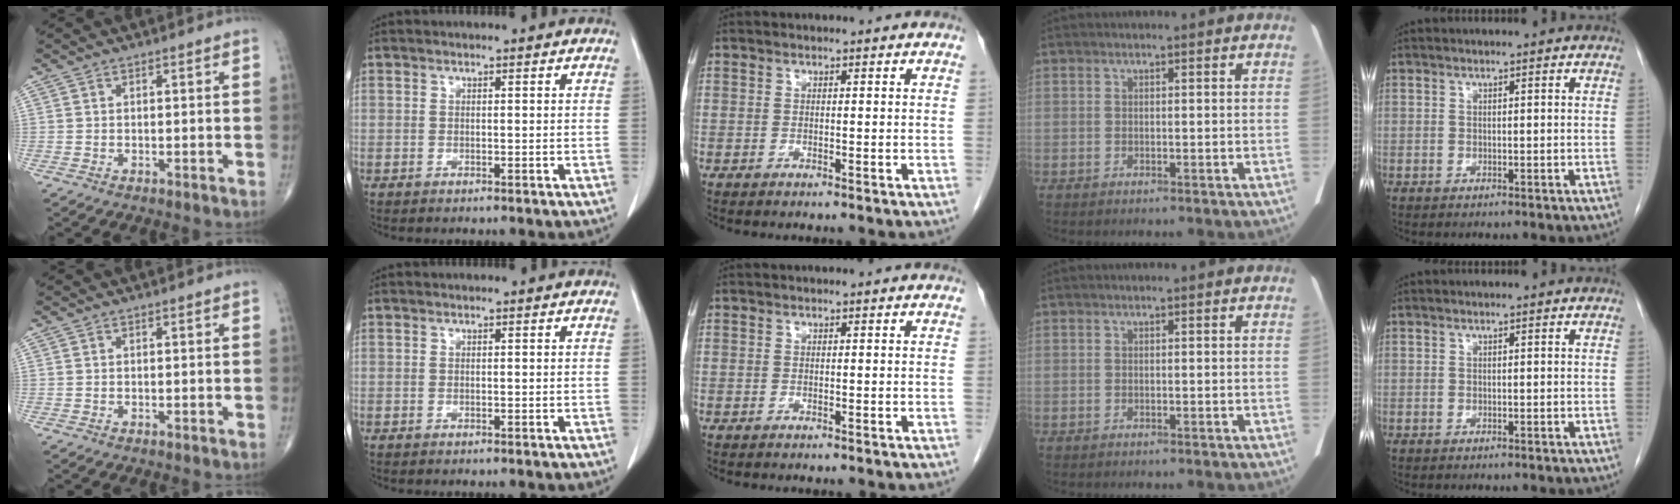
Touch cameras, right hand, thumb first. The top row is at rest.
{}